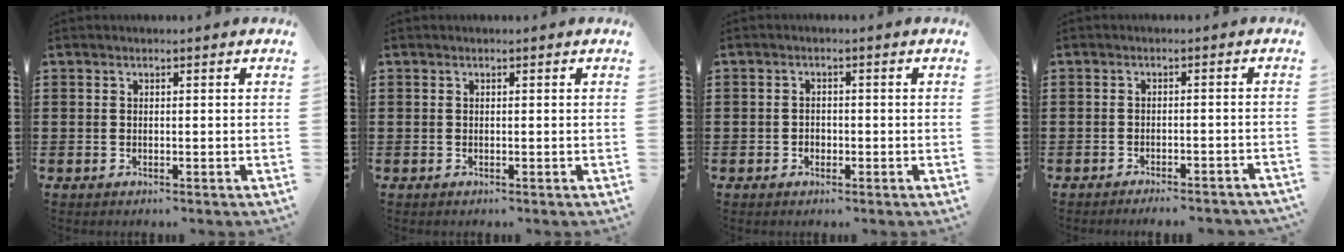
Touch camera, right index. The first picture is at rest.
{"total": 0.0}
{"total": 1.2, "force": [-0.6, 1.0, 0.4], "torque": [-0.012, 0.000, -0.013]}
{"total": 2.1, "force": [-2.1, -0.1, 0.6], "torque": [-0.014, -0.001, -0.042]}